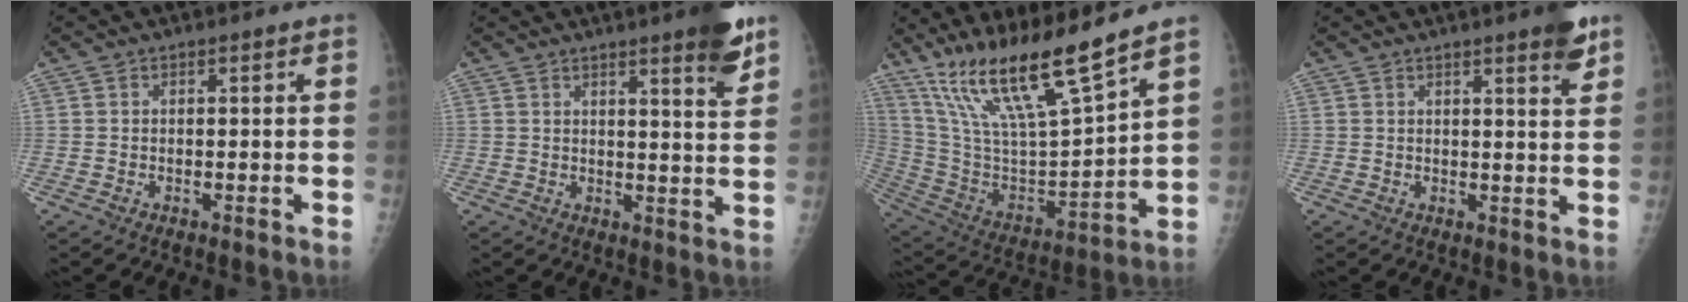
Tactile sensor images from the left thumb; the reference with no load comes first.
{"total": 7.3, "force": [4.8, 0.7, 5.4], "torque": [-0.061, -0.030, 0.062]}
{"total": 20.2, "force": [15.1, 2.2, 13.3], "torque": [-0.224, -0.070, 0.291]}
{"total": 4.8, "force": [3.2, 0.6, 3.5], "torque": [-0.039, -0.018, 0.038]}